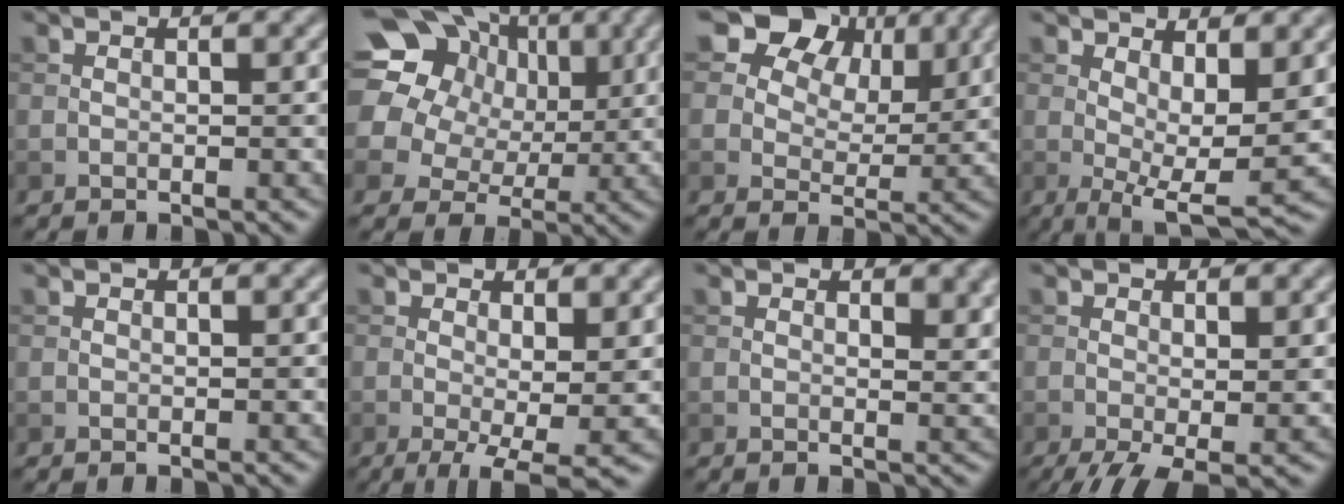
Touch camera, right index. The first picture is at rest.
{"total": 20.2, "force": [7.0, 16.7, 8.9], "torque": [-0.211, 0.042, 0.104]}
{"total": 9.9, "force": [5.8, 6.5, 4.7], "torque": [-0.091, 0.010, 0.099]}
{"total": 6.3, "force": [0.9, 2.2, 5.8], "torque": [-0.098, -0.014, 0.018]}
{"total": 0.0}
{"total": 5.1, "force": [-0.9, 1.3, 4.9], "torque": [-0.078, -0.016, -0.009]}
{"total": 2.5, "force": [1.4, 1.2, 1.7], "torque": [-0.022, -0.003, 0.024]}
{"total": 4.2, "force": [-1.5, 1.2, 3.8], "torque": [-0.071, -0.013, -0.026]}